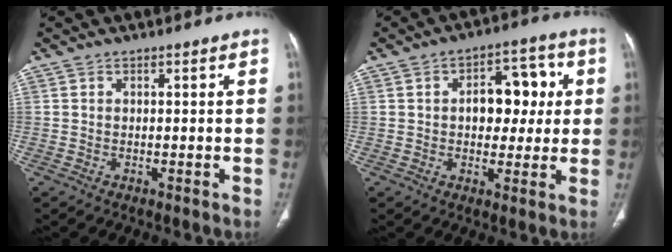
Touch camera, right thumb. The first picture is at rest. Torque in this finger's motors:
{"motor_torque": [0.81, 0.67, 0.64, -0.20, 0.01]}